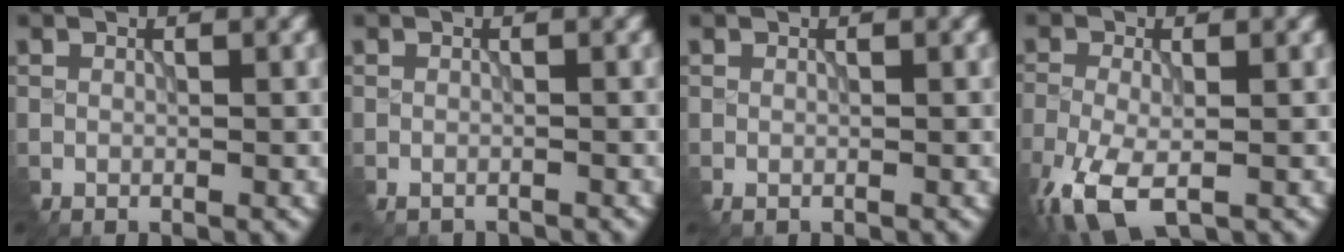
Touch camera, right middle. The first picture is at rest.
{"total": 1.4, "force": [-1.4, 0.1, 0.3], "torque": [-0.009, -0.010, -0.021]}
{"total": 0.0}
{"total": 6.7, "force": [-3.5, 3.2, 4.8], "torque": [-0.125, -0.019, -0.065]}